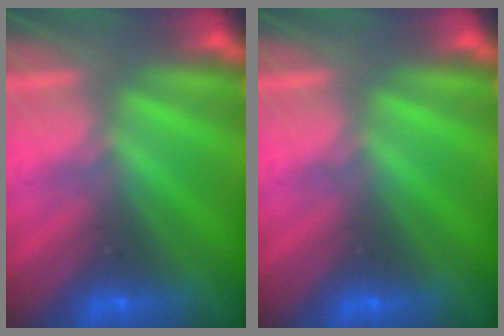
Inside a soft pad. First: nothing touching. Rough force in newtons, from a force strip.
{"total": 0.0}